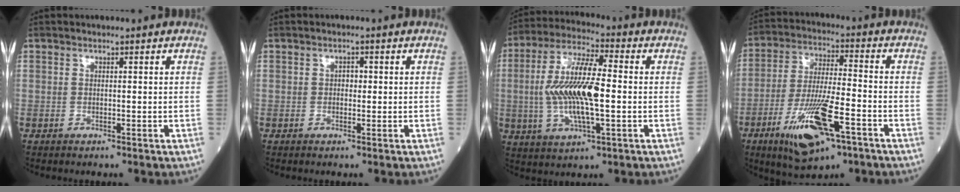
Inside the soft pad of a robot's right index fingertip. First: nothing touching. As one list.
[{"total": 1.2, "force": [0.1, 0.8, 0.9], "torque": [-0.011, 0.004, 0.002]}, {"total": 13.2, "force": [-0.7, 3.0, 12.8], "torque": [-0.264, 0.006, -0.012]}, {"total": 14.2, "force": [-6.8, 3.3, 12.1], "torque": [-0.235, -0.018, -0.112]}]